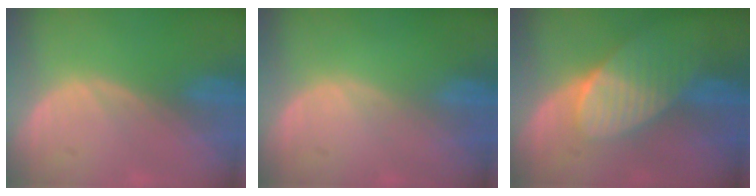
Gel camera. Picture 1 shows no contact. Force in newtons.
{"total": 0.0}
{"total": 7.5, "press": 6.7, "slide": 3.3}